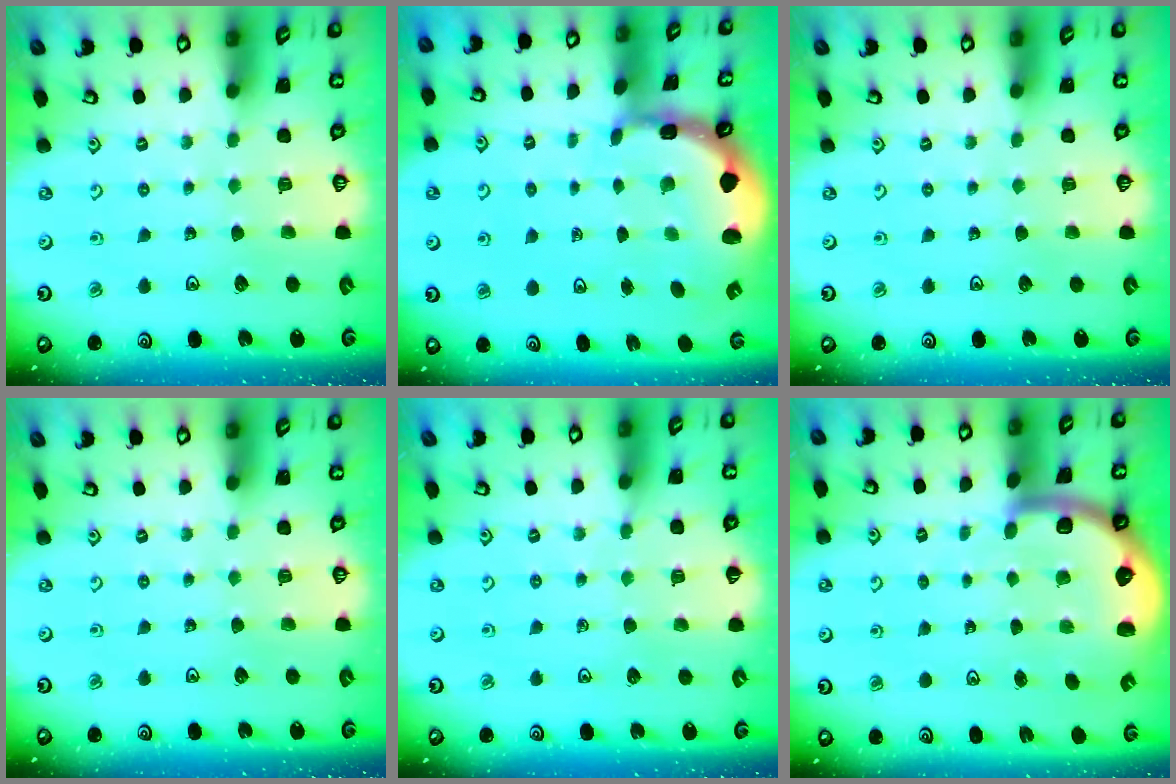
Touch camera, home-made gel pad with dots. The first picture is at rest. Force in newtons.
{"total": 2.5, "press": 2.4, "slide": 0.9}
{"total": 0.0}
{"total": 0.0}
{"total": 2.7, "press": 2.7, "slide": 0.4}
{"total": 6.2, "press": 6.0, "slide": 1.7}